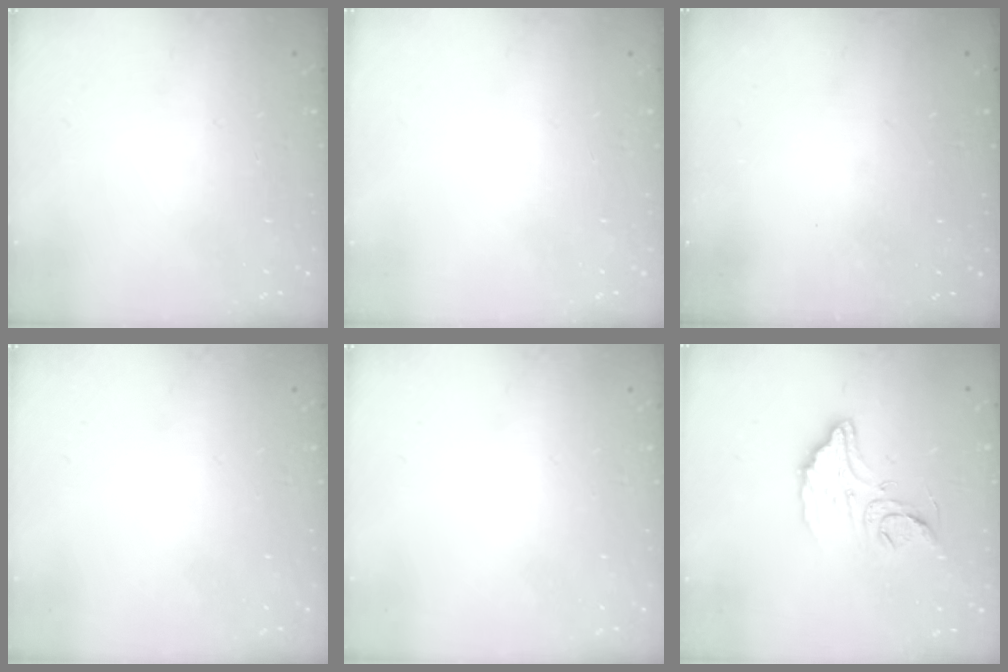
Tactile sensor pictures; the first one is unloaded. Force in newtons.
{"total": 0.0}
{"total": 3.2, "press": 3.2, "slide": 0.1}
{"total": 0.0}
{"total": 0.0}
{"total": 13.1, "press": 13.1, "slide": 0.8}